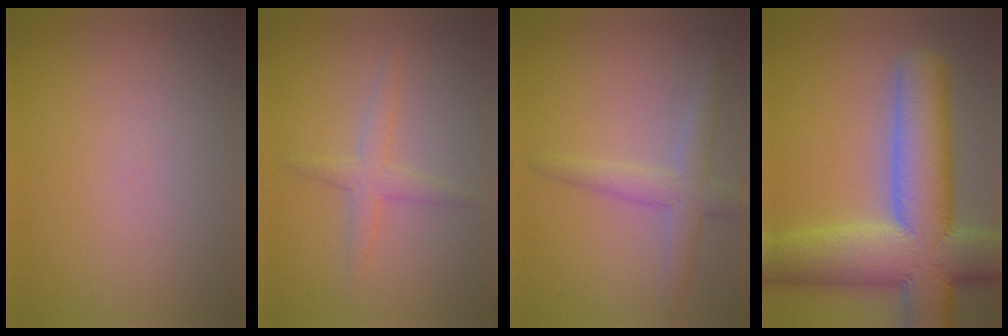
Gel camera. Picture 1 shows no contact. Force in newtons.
{"total": 2.2, "press": 2.2, "slide": 0.1}
{"total": 3.1, "press": 3.1, "slide": 0.1}
{"total": 13.2, "press": 13.2, "slide": 1.2}